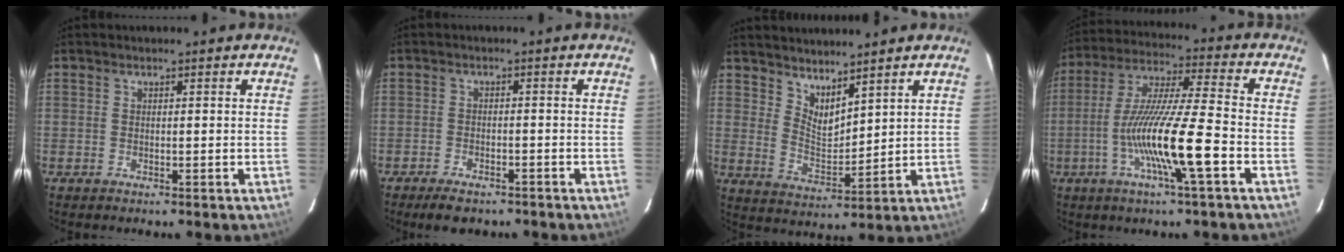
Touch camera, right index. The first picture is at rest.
{"total": 5.6, "force": [-4.5, 2.2, 2.5], "torque": [-0.060, -0.005, -0.068]}
{"total": 6.8, "force": [5.6, 2.2, 3.1], "torque": [-0.048, -0.007, 0.109]}
{"total": 15.3, "force": [-5.4, 0.2, 14.3], "torque": [-0.277, -0.006, -0.106]}